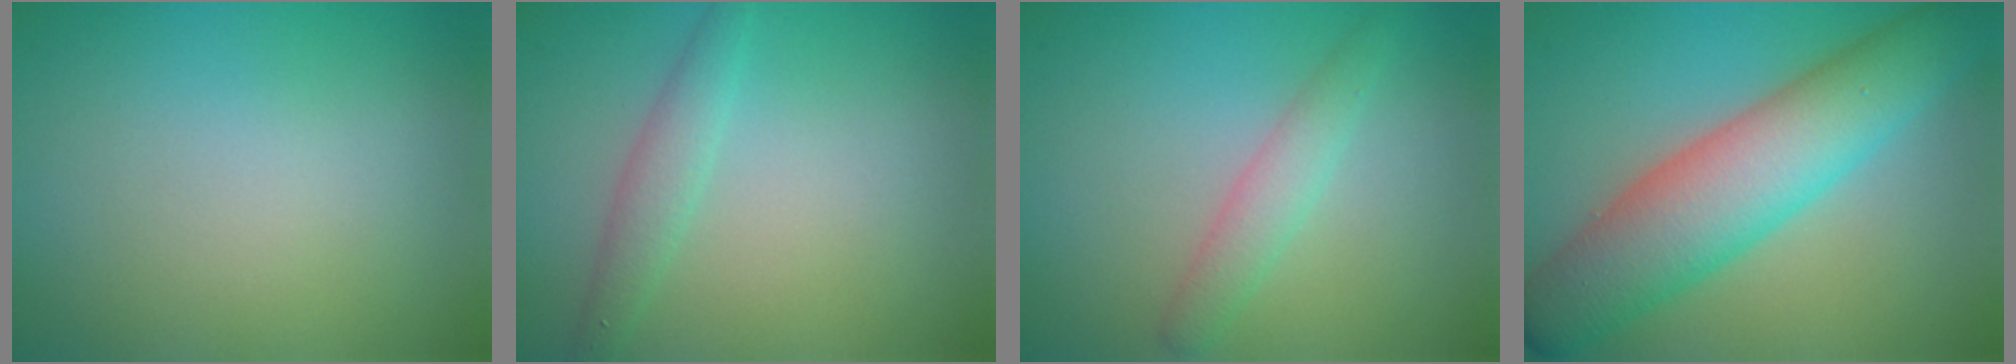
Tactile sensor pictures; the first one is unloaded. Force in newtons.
{"total": 1.8, "press": 1.8, "slide": 0.0}
{"total": 2.1, "press": 2.1, "slide": 0.0}
{"total": 8.4, "press": 8.4, "slide": 0.1}